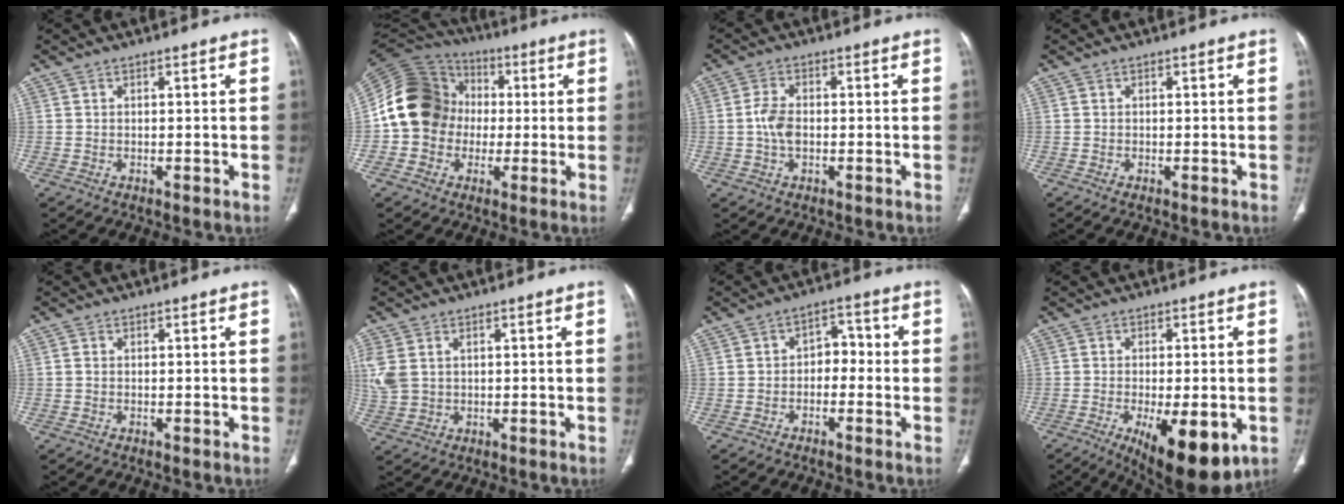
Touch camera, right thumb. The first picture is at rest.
{"total": 16.2, "force": [-0.3, 14.2, 7.7], "torque": [-0.133, 0.033, -0.012]}
{"total": 4.3, "force": [-0.5, 2.6, 3.4], "torque": [-0.073, 0.009, -0.013]}
{"total": 0.5, "force": [-0.2, 0.2, 0.4], "torque": [-0.011, -0.002, -0.005]}
{"total": 0.6, "force": [0.0, 0.5, 0.3], "torque": [-0.004, 0.001, -0.001]}
{"total": 7.2, "force": [1.5, 5.3, 4.6], "torque": [-0.123, 0.004, 0.042]}
{"total": 4.5, "force": [-1.1, 3.3, 3.0], "torque": [-0.022, 0.027, -0.029]}
{"total": 14.8, "force": [-5.6, 5.8, 12.4], "torque": [-0.157, -0.011, -0.067]}